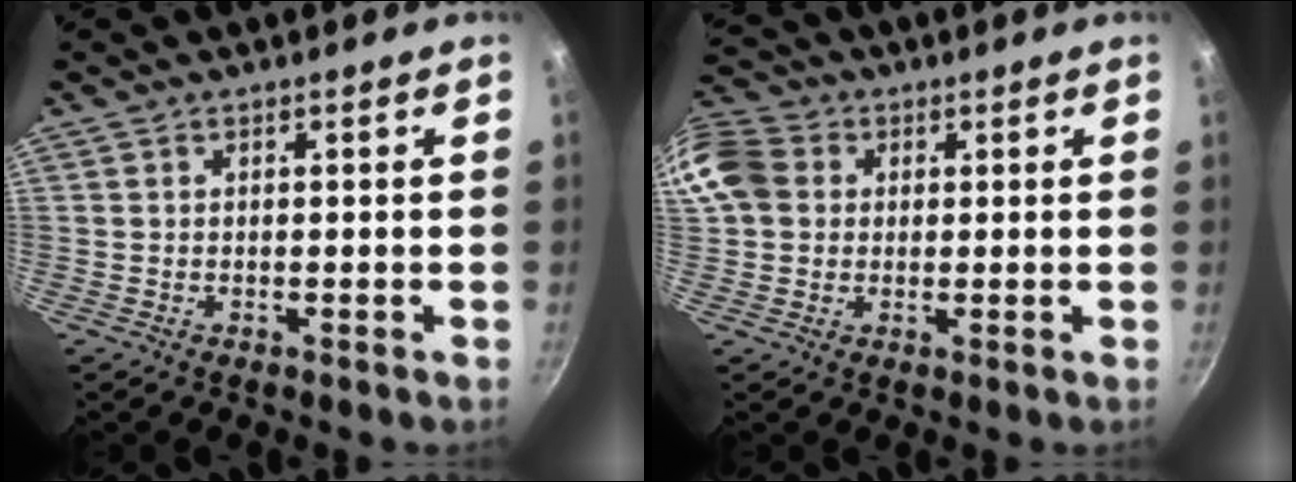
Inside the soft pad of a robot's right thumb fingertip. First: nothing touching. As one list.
[{"total": 14.0, "force": [2.4, 12.1, 6.6], "torque": [-0.146, 0.032, 0.033]}]